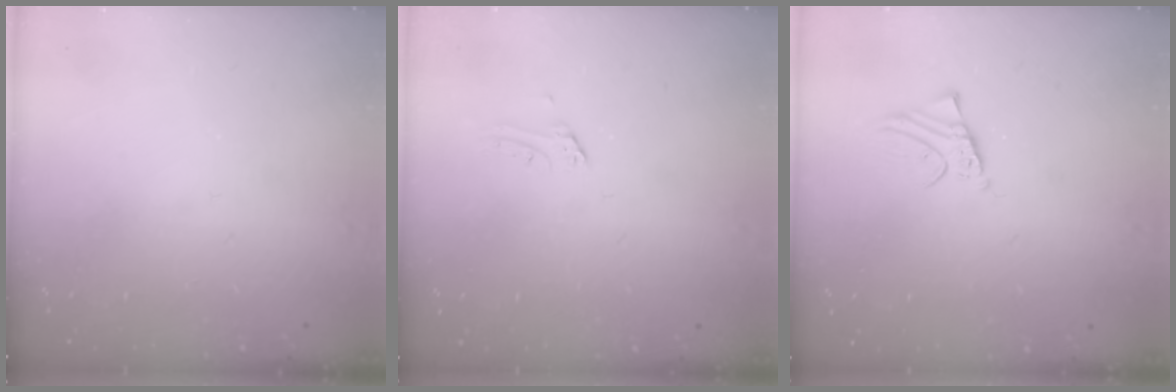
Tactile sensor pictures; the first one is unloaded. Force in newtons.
{"total": 1.4, "press": 1.4, "slide": 0.1}
{"total": 1.8, "press": 1.8, "slide": 0.4}